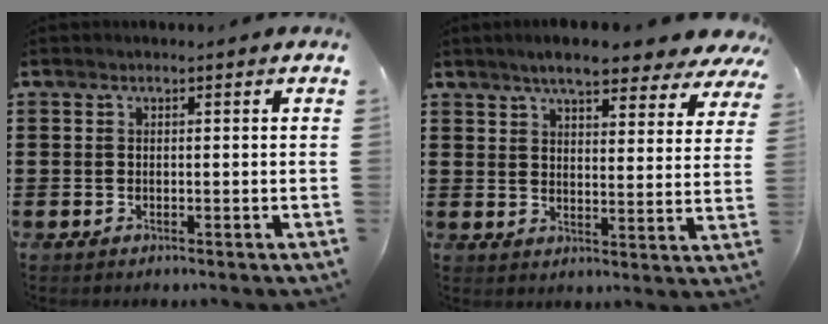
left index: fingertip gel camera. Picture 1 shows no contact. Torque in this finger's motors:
{"motor_torque": [2.14, 0.00, 1.05, 0.21]}